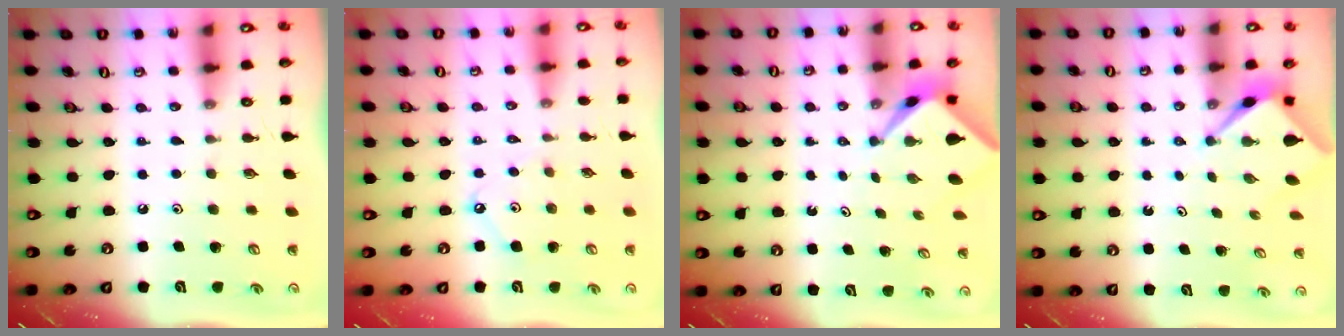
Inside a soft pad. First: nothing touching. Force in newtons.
{"total": 3.7, "press": 3.7, "slide": 0.5}
{"total": 2.3, "press": 2.3, "slide": 0.2}
{"total": 2.6, "press": 2.6, "slide": 0.2}